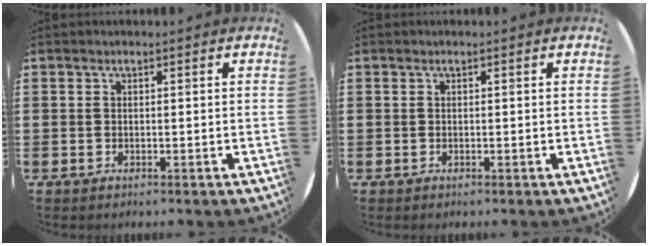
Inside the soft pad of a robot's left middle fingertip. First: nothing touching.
{"total": 0.0}